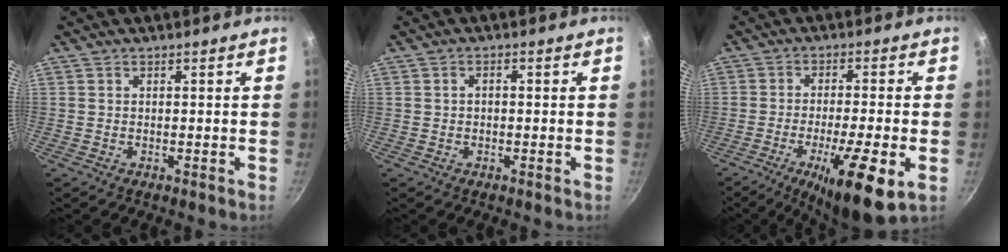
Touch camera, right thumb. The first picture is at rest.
{"total": 1.2, "force": [-0.1, 0.8, 0.9], "torque": [-0.018, 0.008, -0.003]}
{"total": 15.0, "force": [-5.3, 3.4, 13.6], "torque": [-0.212, 0.010, -0.080]}